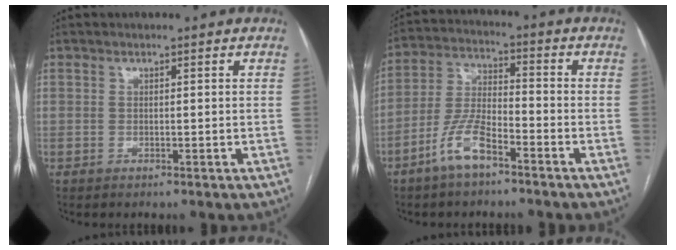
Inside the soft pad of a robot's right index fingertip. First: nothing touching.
{"total": 8.3, "force": [-5.2, 2.5, 6.0], "torque": [-0.134, 0.005, -0.101]}